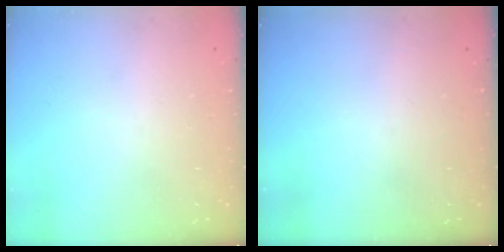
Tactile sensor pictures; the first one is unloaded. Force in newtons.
{"total": 0.0}